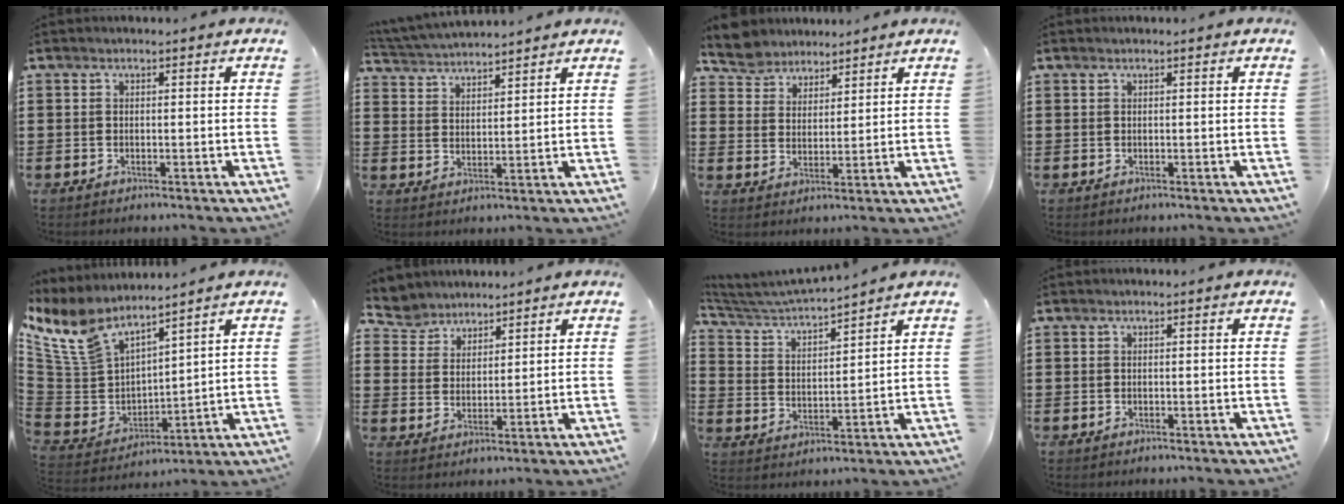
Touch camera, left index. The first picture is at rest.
{"total": 3.7, "force": [3.7, 0.1, 0.0], "torque": [-0.016, -0.017, 0.066]}
{"total": 5.0, "force": [4.6, 1.8, -0.2], "torque": [-0.021, -0.012, 0.086]}
{"total": 0.0}
{"total": 9.3, "force": [7.3, 4.4, 3.8], "torque": [-0.124, -0.050, 0.134]}
{"total": 4.9, "force": [4.5, 2.0, -0.1], "torque": [-0.022, -0.011, 0.084]}
{"total": 4.3, "force": [4.1, 0.3, 1.0], "torque": [-0.044, -0.031, 0.065]}
{"total": 0.0}